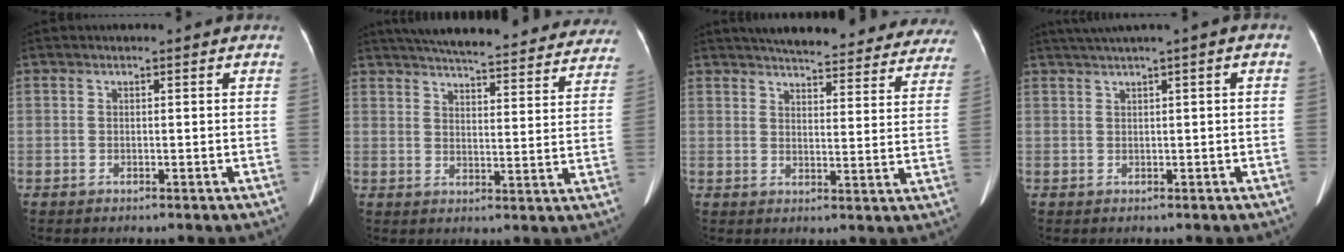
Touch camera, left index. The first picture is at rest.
{"total": 30.6, "force": [27.5, 5.6, 12.1], "torque": [-0.193, -0.030, 0.331]}
{"total": 27.0, "force": [24.4, 5.9, 9.9], "torque": [-0.136, -0.036, 0.280]}
{"total": 3.1, "force": [1.5, -0.1, 2.8], "torque": [-0.055, 0.020, 0.033]}